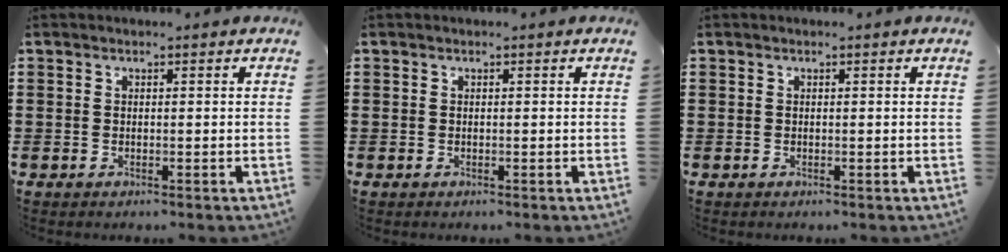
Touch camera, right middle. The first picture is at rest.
{"total": 0.0}
{"total": 0.0}